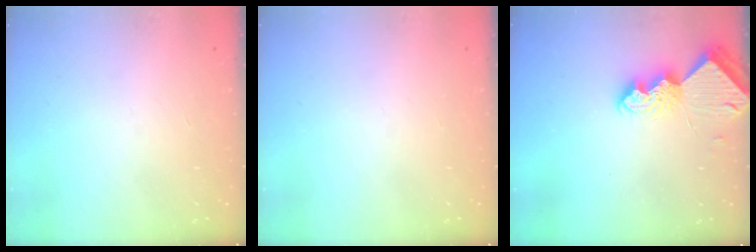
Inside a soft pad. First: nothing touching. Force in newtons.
{"total": 0.0}
{"total": 7.9, "press": 7.8, "slide": 0.6}